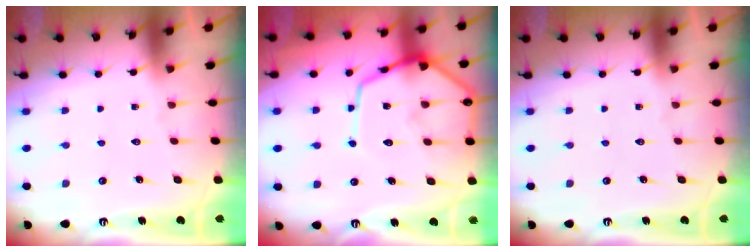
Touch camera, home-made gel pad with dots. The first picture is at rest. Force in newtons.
{"total": 14.6, "press": 14.5, "slide": 1.4}
{"total": 0.0}